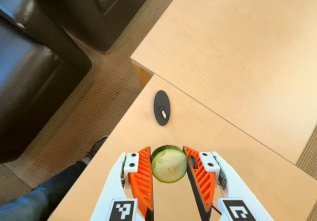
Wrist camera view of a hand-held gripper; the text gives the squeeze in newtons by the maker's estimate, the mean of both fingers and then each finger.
{"total": 10.3, "left": 9.9, "right": 10.6}